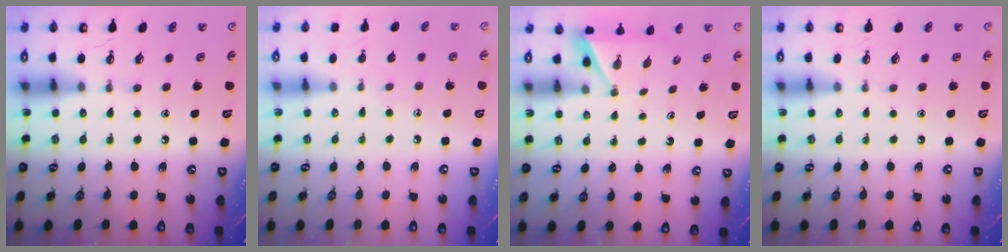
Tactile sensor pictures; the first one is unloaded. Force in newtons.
{"total": 5.2, "press": 5.2, "slide": 0.6}
{"total": 2.9, "press": 2.9, "slide": 0.2}
{"total": 0.0}